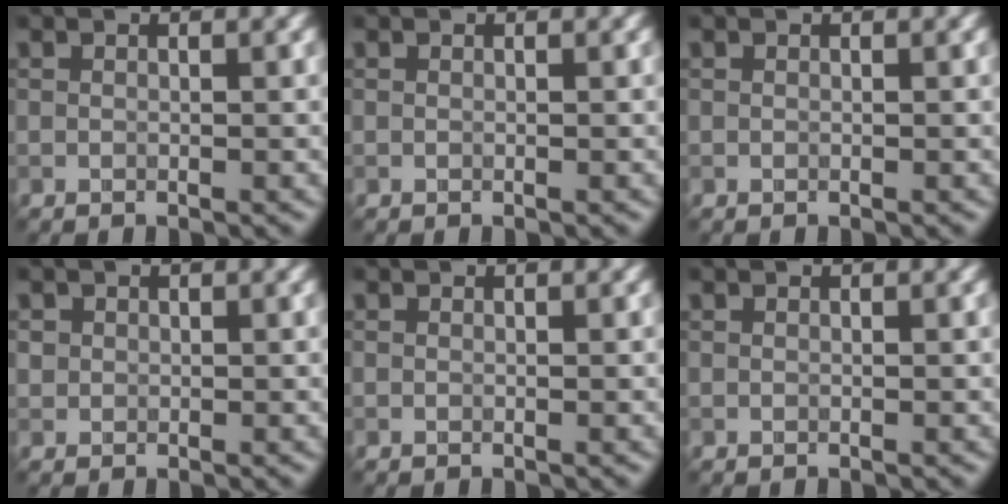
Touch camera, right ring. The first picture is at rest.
{"total": 0.0}
{"total": 0.0}
{"total": 1.0, "force": [0.3, 0.9, 0.2], "torque": [-0.001, 0.000, 0.002]}
{"total": 0.0}
{"total": 0.0}